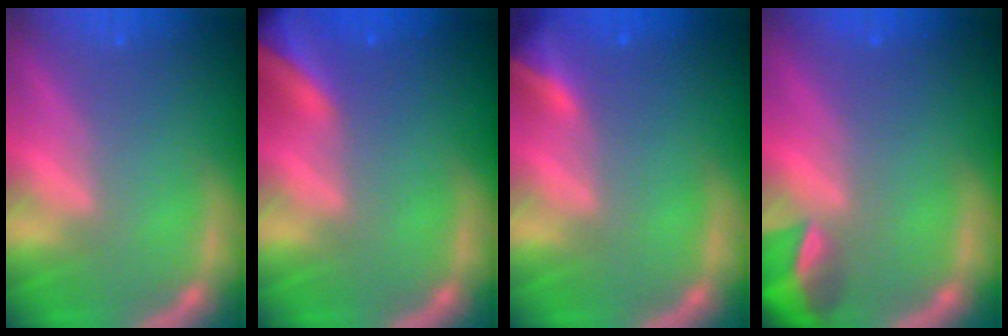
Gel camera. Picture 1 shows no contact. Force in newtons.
{"total": 9.0}
{"total": 3.9}
{"total": 4.4}